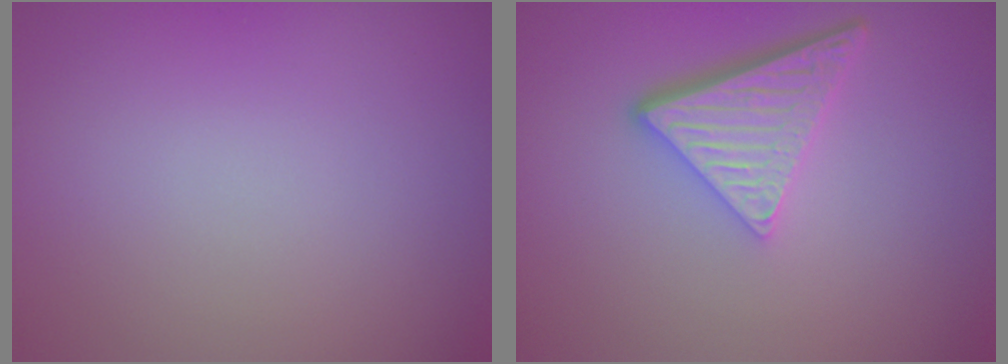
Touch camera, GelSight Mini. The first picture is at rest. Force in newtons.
{"total": 4.8, "press": 3.5, "slide": 3.4}